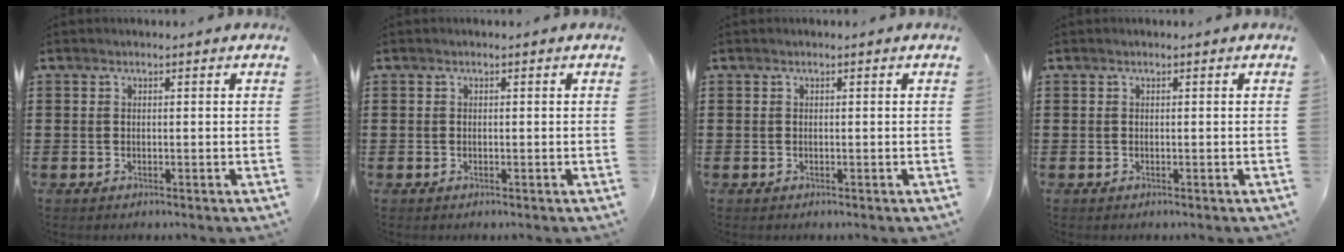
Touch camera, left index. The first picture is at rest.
{"total": 0.0}
{"total": 0.0}
{"total": 0.0}